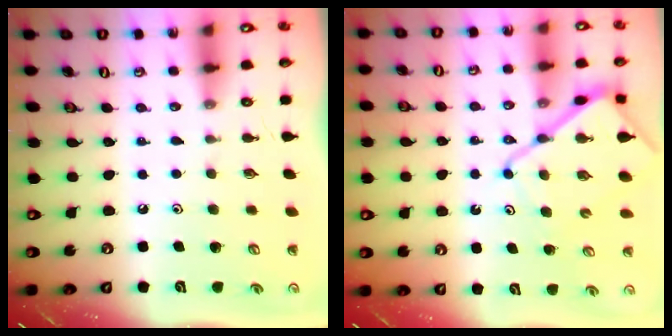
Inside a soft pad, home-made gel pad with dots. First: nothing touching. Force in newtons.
{"total": 12.9, "press": 12.9, "slide": 1.4}